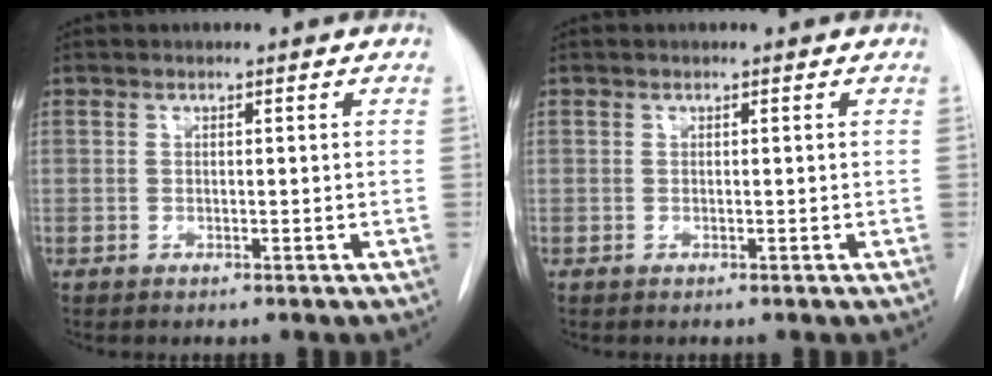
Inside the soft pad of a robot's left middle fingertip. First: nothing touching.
{"total": 0.0}